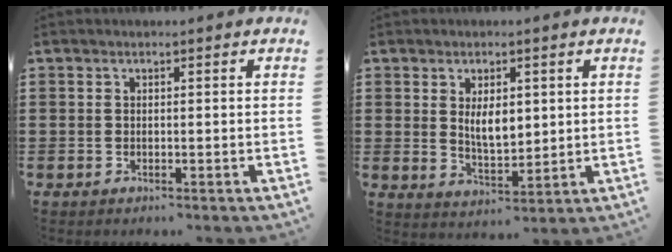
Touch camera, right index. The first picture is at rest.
{"total": 4.9, "force": [1.4, 2.4, 4.1], "torque": [-0.070, 0.001, 0.019]}